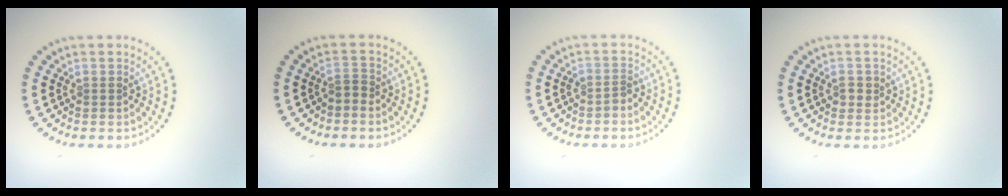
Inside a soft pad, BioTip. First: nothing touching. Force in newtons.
{"total": 1.3, "press": 1.0, "slide": 0.8}
{"total": 1.0, "press": 0.8, "slide": 0.6}
{"total": 1.4, "press": 1.3, "slide": 0.2}